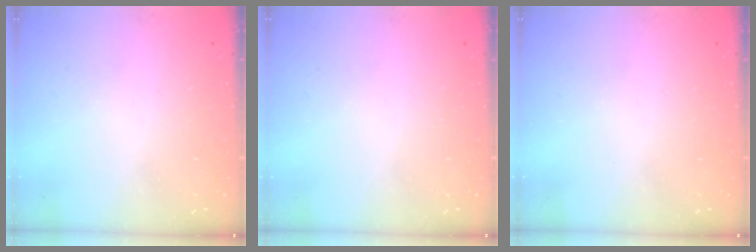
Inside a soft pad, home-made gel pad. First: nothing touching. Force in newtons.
{"total": 0.0}
{"total": 0.0}